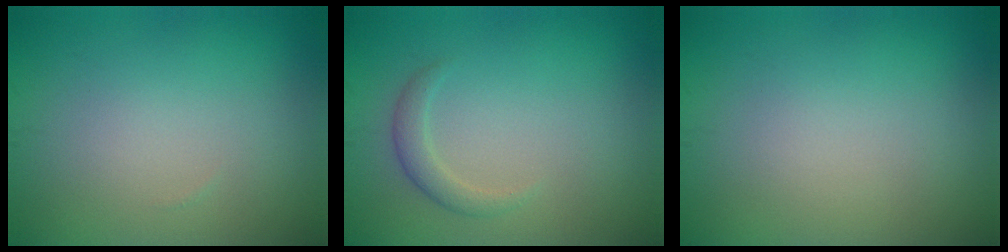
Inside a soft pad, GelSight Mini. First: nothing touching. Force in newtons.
{"total": 1.6, "press": 1.6, "slide": 0.1}
{"total": 0.0}